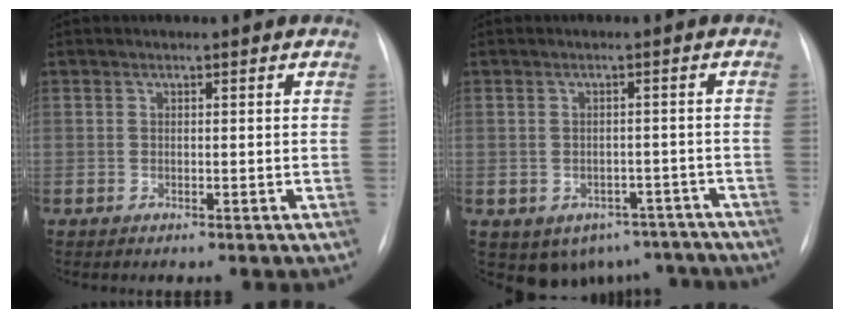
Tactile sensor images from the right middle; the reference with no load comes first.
{"total": 9.1, "force": [-6.0, 6.4, 2.1], "torque": [-0.020, 0.016, -0.068]}